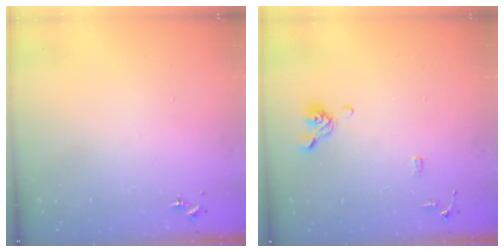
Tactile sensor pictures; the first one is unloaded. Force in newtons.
{"total": 8.8, "press": 8.6, "slide": 2.0}